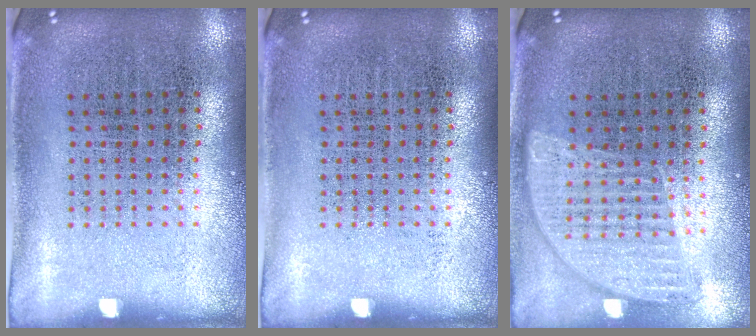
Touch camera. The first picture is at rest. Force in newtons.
{"total": 0.0}
{"total": 1.0, "press": 1.0, "slide": 0.1}